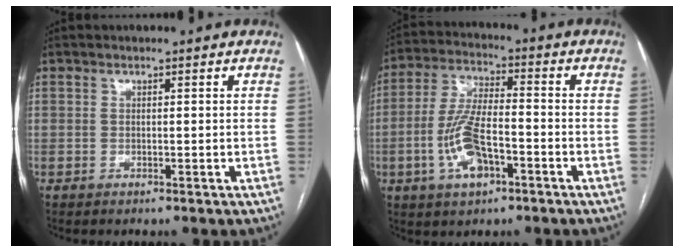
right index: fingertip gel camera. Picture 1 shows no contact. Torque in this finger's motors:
{"motor_torque": [0.43, -0.28, 0.30, 0.08]}